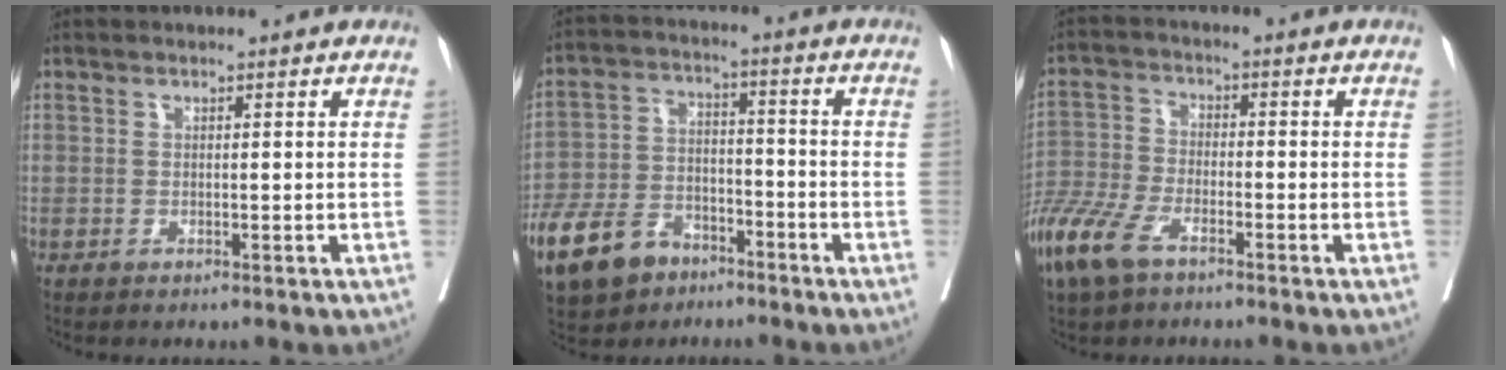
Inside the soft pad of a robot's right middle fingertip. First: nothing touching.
{"total": 11.8, "force": [-7.8, 7.0, 5.5], "torque": [-0.117, -0.002, -0.138]}
{"total": 9.1, "force": [-6.1, 3.4, 5.9], "torque": [-0.144, -0.016, -0.123]}